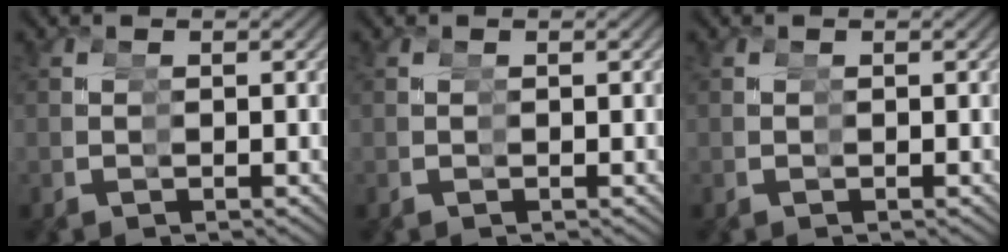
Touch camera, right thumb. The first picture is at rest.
{"total": 0.0}
{"total": 0.0}